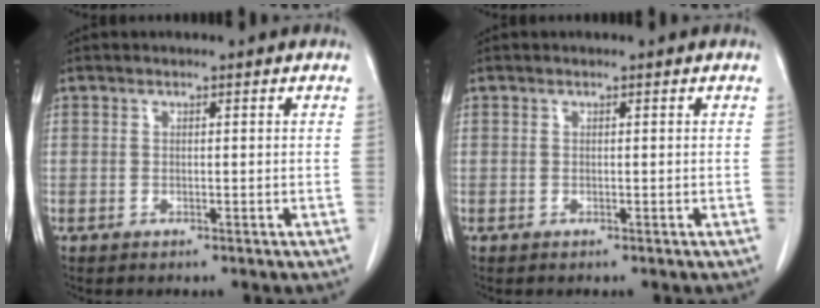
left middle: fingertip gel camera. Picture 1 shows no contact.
{"total": 0.0}